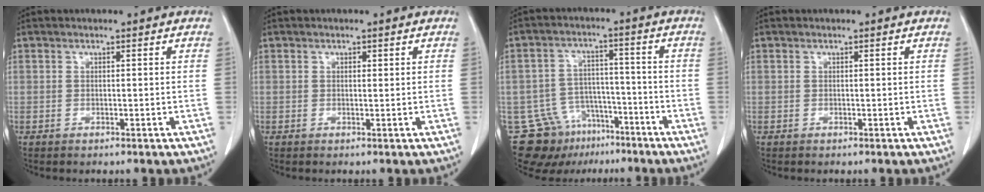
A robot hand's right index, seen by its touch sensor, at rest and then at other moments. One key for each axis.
{"total": 0.5, "fx": 0.3, "fy": 0.3, "fz": 0.3, "tx": -0.004, "ty": -0.001, "tz": 0.004}
{"total": 12.2, "fx": -8.5, "fy": 8.3, "fz": 2.7, "tx": -0.057, "ty": 0.039, "tz": -0.130}
{"total": 0.0}